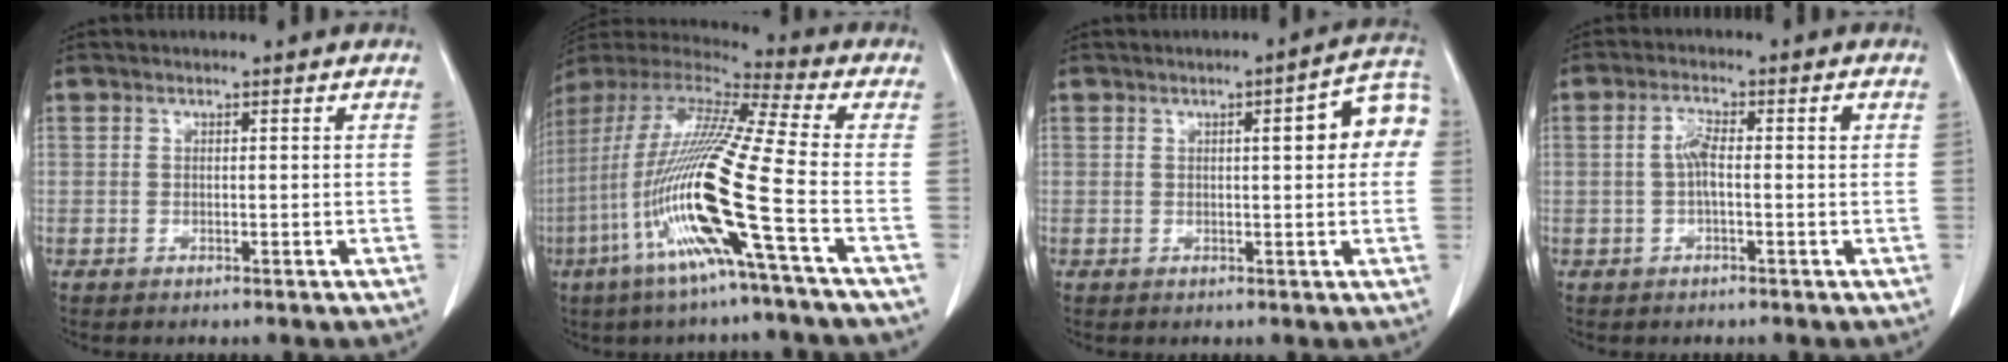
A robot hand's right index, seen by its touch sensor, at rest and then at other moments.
{"total": 20.5, "force": [-6.9, -1.0, 19.2], "torque": [-0.411, -0.033, -0.149]}
{"total": 7.6, "force": [1.4, 1.4, 7.3], "torque": [-0.090, 0.025, 0.011]}
{"total": 3.9, "force": [0.0, 0.8, 3.8], "torque": [-0.077, 0.014, 0.000]}